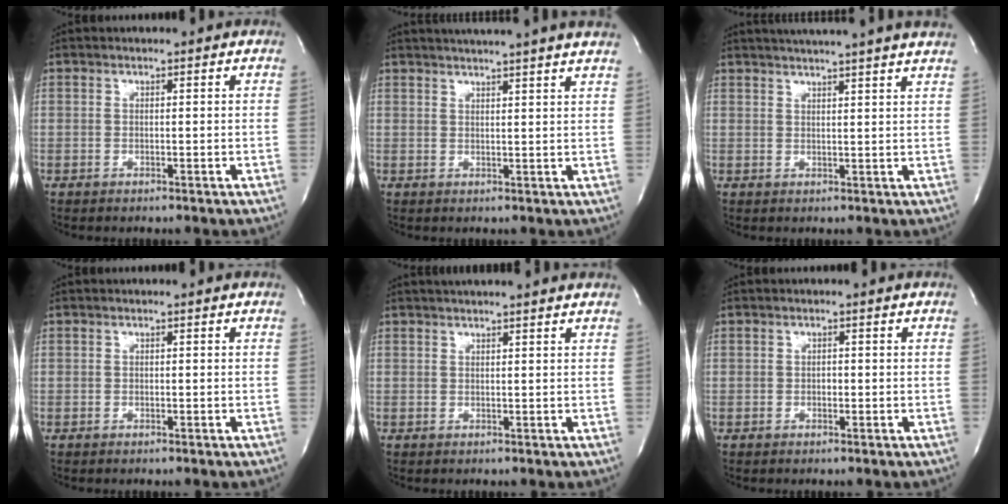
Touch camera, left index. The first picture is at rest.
{"total": 13.1, "force": [11.7, -0.8, 5.8], "torque": [-0.100, 0.006, 0.140]}
{"total": 14.4, "force": [12.8, -0.7, 6.6], "torque": [-0.114, 0.006, 0.157]}
{"total": 0.0}
{"total": 7.4, "force": [6.7, -0.3, 3.2], "torque": [-0.048, 0.026, 0.076]}
{"total": 0.6, "force": [-0.2, 0.4, 0.4], "torque": [-0.006, 0.001, -0.005]}